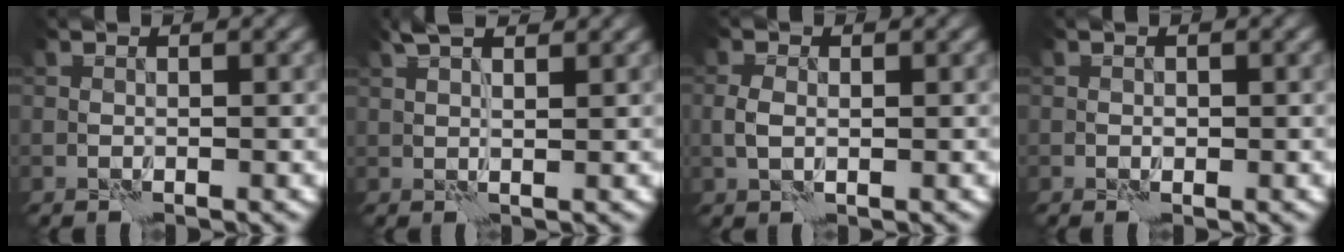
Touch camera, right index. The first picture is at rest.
{"total": 2.8, "force": [2.2, 0.4, 1.7], "torque": [-0.037, 0.004, 0.034]}
{"total": 1.4, "force": [0.2, 0.9, 1.1], "torque": [-0.027, 0.000, 0.003]}
{"total": 0.0}